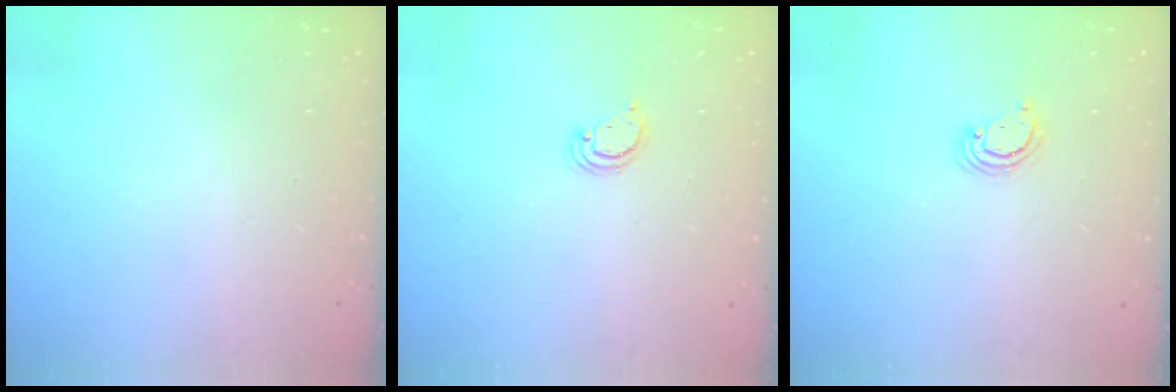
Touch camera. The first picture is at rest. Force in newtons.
{"total": 2.6, "press": 2.6, "slide": 0.2}
{"total": 2.5, "press": 2.5, "slide": 0.3}